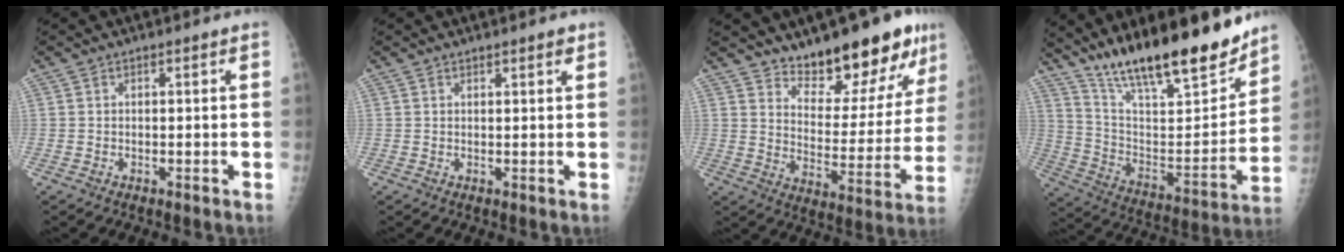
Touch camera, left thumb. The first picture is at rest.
{"total": 1.4, "force": [1.0, 0.3, 0.9], "torque": [-0.012, -0.004, 0.012]}
{"total": 16.7, "force": [12.4, 5.6, 9.7], "torque": [-0.086, -0.093, 0.192]}
{"total": 24.6, "force": [19.2, 5.6, 14.3], "torque": [-0.200, -0.091, 0.323]}